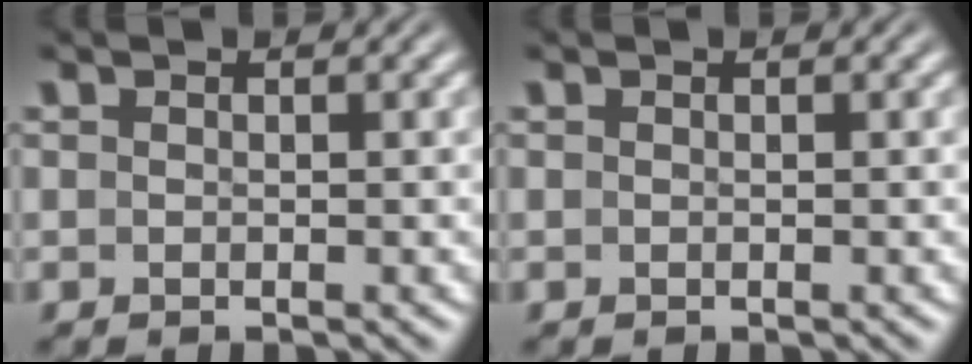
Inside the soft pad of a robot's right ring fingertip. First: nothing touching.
{"total": 0.0}